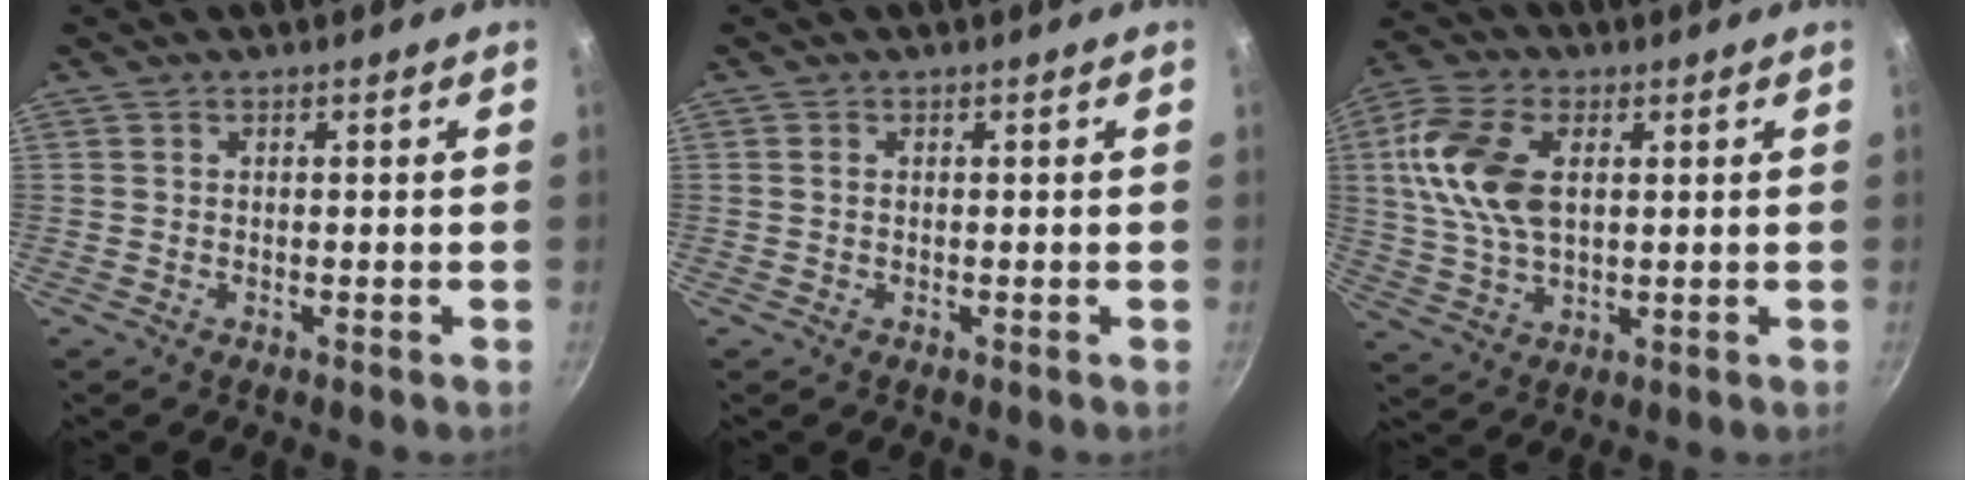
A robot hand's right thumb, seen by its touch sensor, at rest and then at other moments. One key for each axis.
{"total": 0.5, "fx": 0.1, "fy": 0.4, "fz": 0.4, "tx": -0.007, "ty": 0.001, "tz": 0.002}
{"total": 13.6, "fx": 2.8, "fy": 8.1, "fz": 10.5, "tx": -0.199, "ty": 0.003, "tz": 0.047}